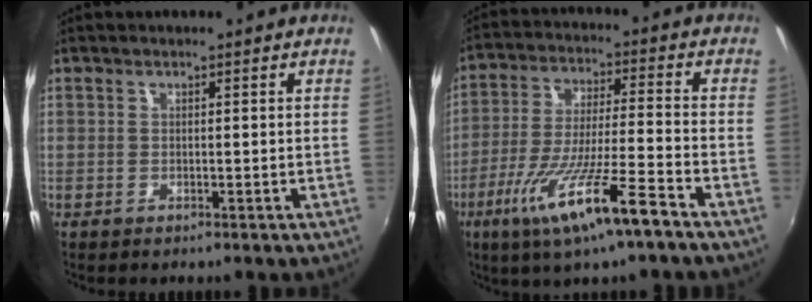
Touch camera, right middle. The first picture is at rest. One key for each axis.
{"total": 14.7, "fx": -8.5, "fy": 0.6, "fz": 12.0, "tx": -0.240, "ty": -0.030, "tz": -0.151}